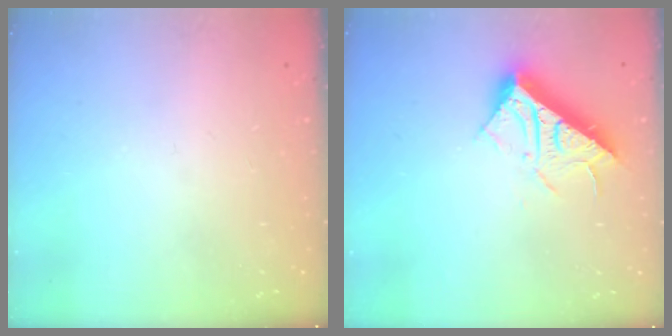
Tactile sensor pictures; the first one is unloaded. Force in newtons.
{"total": 17.0, "press": 17.0, "slide": 0.3}